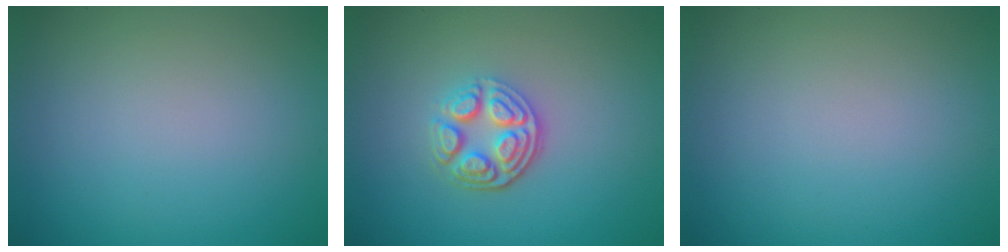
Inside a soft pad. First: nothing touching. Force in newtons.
{"total": 3.9, "press": 3.2, "slide": 2.3}
{"total": 0.0}